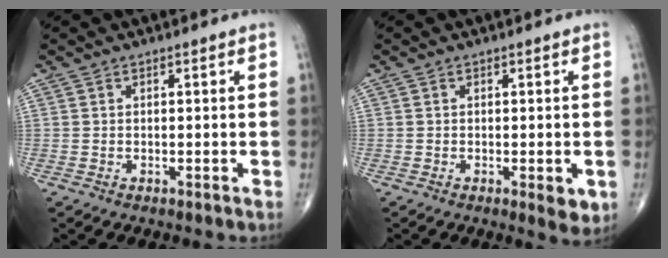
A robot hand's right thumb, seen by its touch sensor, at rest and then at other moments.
{"total": 3.5, "force": [-1.0, 1.2, 3.1], "torque": [-0.029, -0.006, -0.010]}